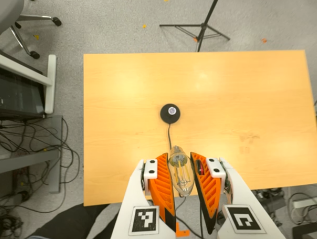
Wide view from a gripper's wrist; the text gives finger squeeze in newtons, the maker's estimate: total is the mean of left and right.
{"total": 18.8, "left": 20.7, "right": 16.9}